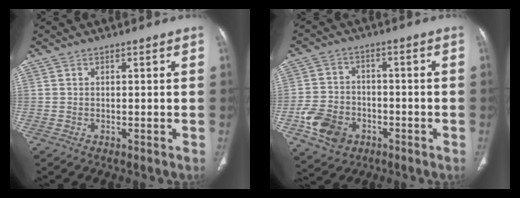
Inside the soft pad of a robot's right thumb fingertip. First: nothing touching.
{"total": 9.8, "force": [-3.9, 7.6, 4.7], "torque": [-0.072, 0.020, -0.065]}